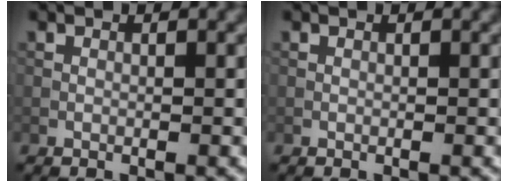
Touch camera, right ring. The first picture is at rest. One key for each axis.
{"total": 0.0}